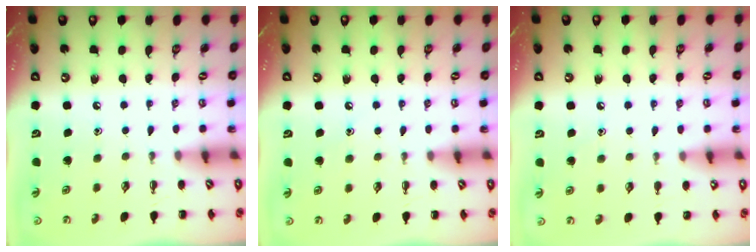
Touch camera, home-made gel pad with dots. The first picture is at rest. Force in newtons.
{"total": 5.2, "press": 4.9, "slide": 1.6}
{"total": 5.4, "press": 5.2, "slide": 1.6}